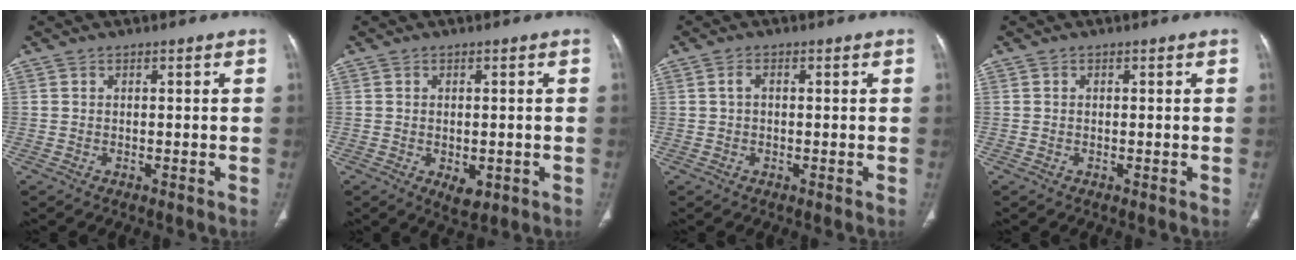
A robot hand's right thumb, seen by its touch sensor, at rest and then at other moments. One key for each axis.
{"total": 1.9, "fx": -0.6, "fy": 1.2, "fz": 1.4, "tx": -0.017, "ty": -0.001, "tz": -0.002}
{"total": 1.4, "fx": 0.2, "fy": 0.9, "fz": 1.0, "tx": -0.018, "ty": 0.008, "tz": 0.003}
{"total": 0.0}